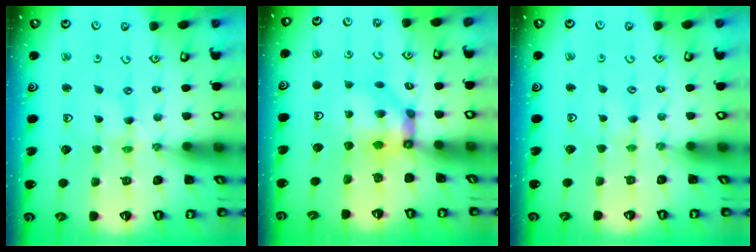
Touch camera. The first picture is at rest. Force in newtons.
{"total": 7.4, "press": 7.4, "slide": 0.3}
{"total": 1.7, "press": 1.7, "slide": 0.3}